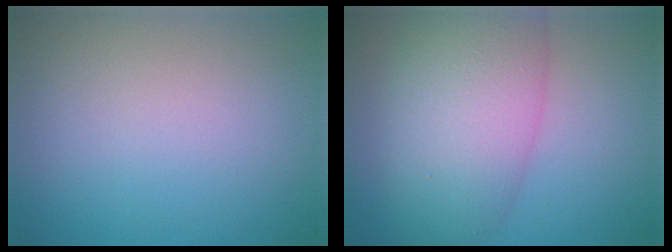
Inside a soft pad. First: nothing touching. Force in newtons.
{"total": 8.5, "press": 8.5, "slide": 0.2}